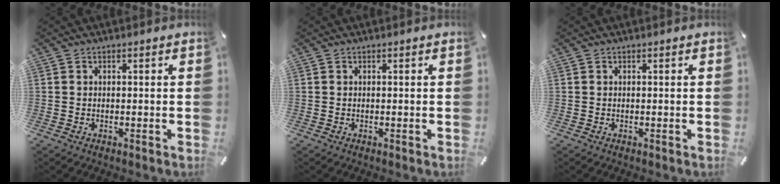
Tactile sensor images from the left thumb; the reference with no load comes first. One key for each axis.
{"total": 0.0}
{"total": 0.0}